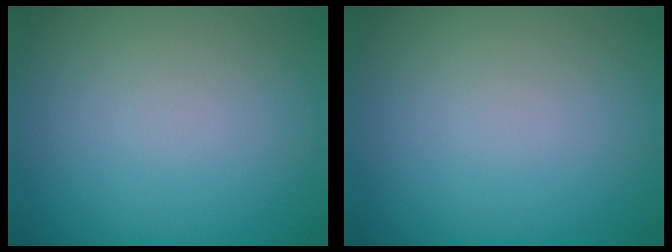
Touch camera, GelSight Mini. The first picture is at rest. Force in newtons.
{"total": 0.0}